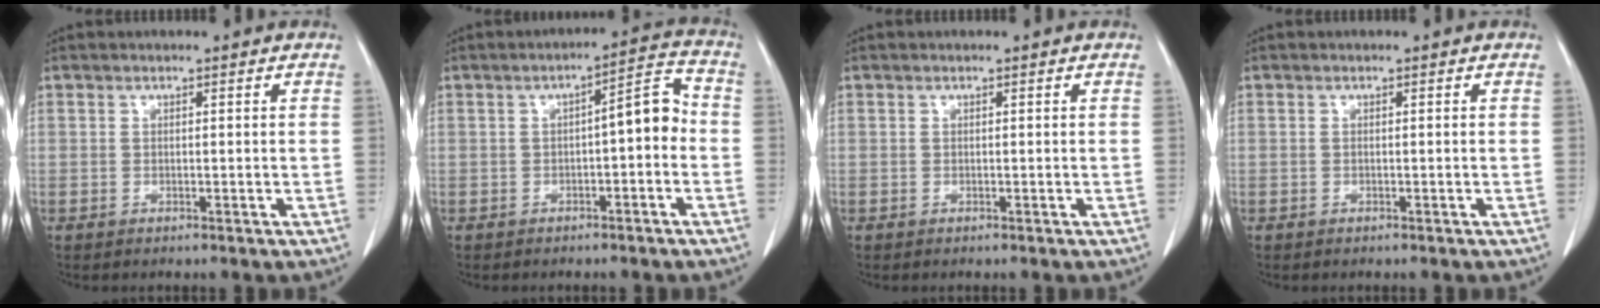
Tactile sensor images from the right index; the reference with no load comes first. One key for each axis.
{"total": 6.1, "fx": -0.9, "fy": 1.6, "fz": 5.9, "tx": -0.076, "ty": 0.028, "tz": -0.014}
{"total": 0.0}
{"total": 0.0}